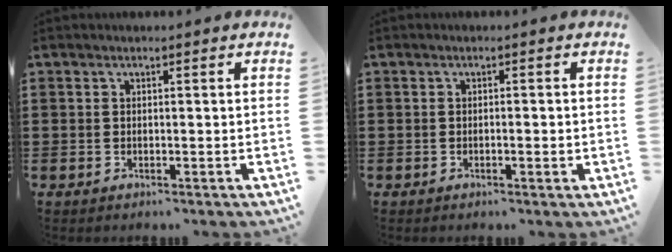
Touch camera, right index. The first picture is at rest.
{"total": 1.2, "force": [-0.4, 0.3, 1.1], "torque": [-0.019, -0.003, -0.006]}